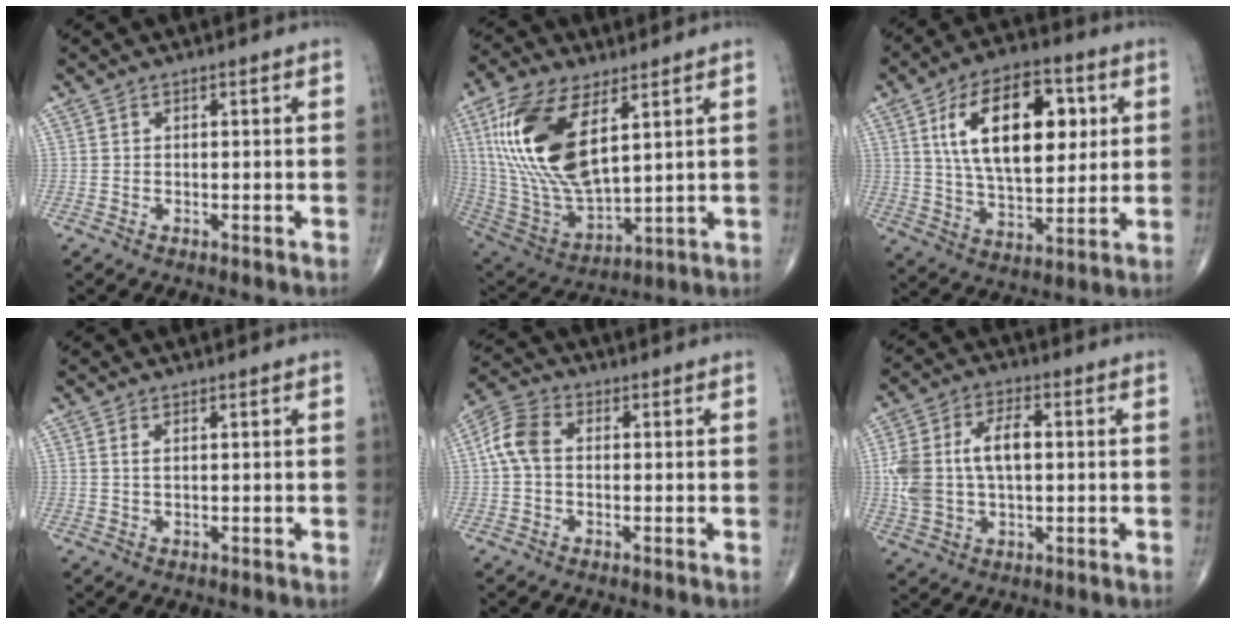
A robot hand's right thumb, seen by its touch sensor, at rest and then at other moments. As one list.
[{"total": 22.1, "force": [7.4, 10.2, 18.1], "torque": [-0.366, -0.031, 0.145]}, {"total": 19.6, "force": [5.3, 10.2, 15.9], "torque": [-0.230, -0.009, 0.092]}, {"total": 1.0, "force": [0.4, 0.4, 0.8], "torque": [-0.020, 0.003, 0.010]}, {"total": 6.4, "force": [0.2, 4.4, 4.7], "torque": [-0.099, 0.020, -0.005]}, {"total": 12.5, "force": [0.8, 7.4, 10.1], "torque": [-0.205, 0.021, 0.020]}]